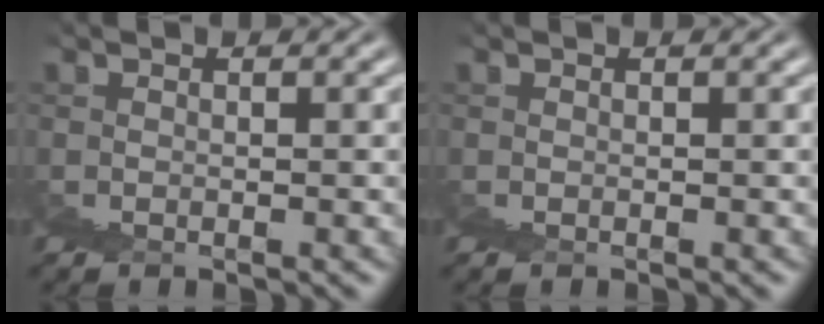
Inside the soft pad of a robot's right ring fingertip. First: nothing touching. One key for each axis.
{"total": 0.0}